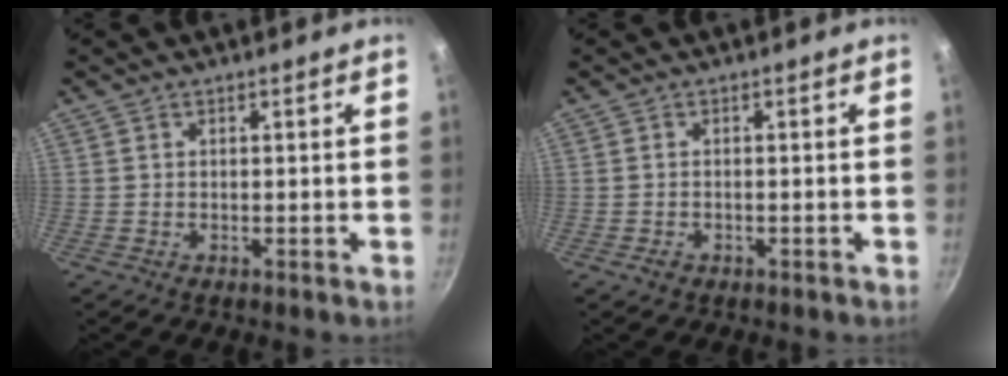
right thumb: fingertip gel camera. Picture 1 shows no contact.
{"total": 1.3, "force": [-0.7, 0.9, 0.7], "torque": [-0.015, 0.004, -0.010]}